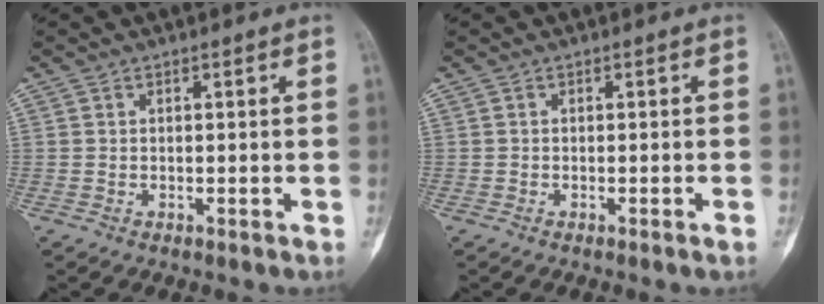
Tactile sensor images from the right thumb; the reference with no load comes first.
{"total": 0.7, "force": [-0.4, -0.2, 0.5], "torque": [-0.011, 0.000, -0.007]}